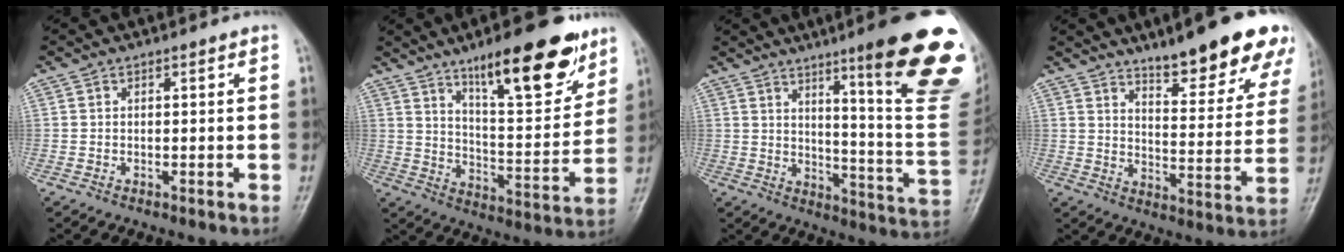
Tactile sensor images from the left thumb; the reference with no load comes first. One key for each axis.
{"total": 18.9, "fx": 12.1, "fy": 5.5, "fz": 13.5, "tx": -0.160, "ty": -0.067, "tz": 0.194}
{"total": 24.7, "fx": 13.2, "fy": 3.1, "fz": 20.7, "tx": -0.218, "ty": -0.065, "tz": 0.182}
{"total": 17.9, "fx": 12.8, "fy": 4.6, "fz": 11.7, "tx": -0.114, "ty": -0.076, "tz": 0.180}